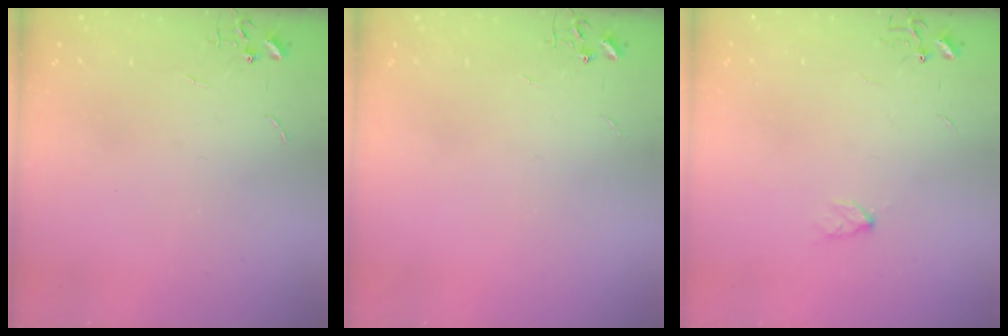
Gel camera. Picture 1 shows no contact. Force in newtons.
{"total": 0.0}
{"total": 3.5, "press": 3.4, "slide": 0.6}